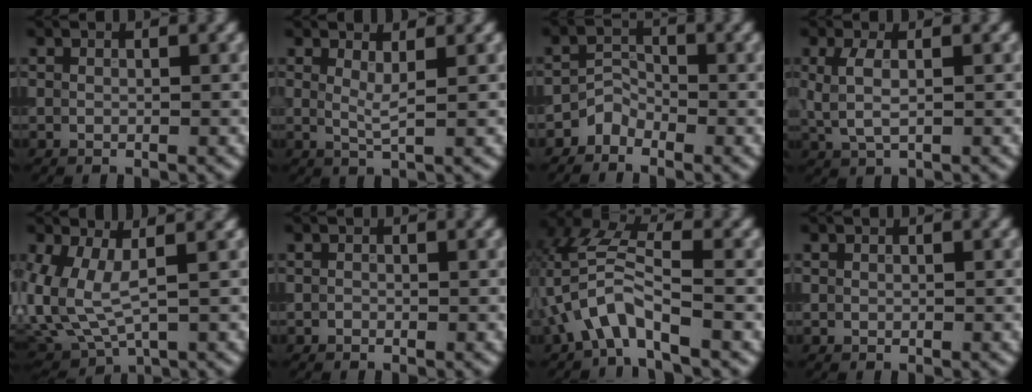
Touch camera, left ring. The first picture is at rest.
{"total": 1.7, "force": [0.7, 0.4, 1.5], "torque": [-0.028, -0.005, 0.012]}
{"total": 1.9, "force": [-1.4, 1.1, 0.4], "torque": [-0.002, 0.012, -0.030]}
{"total": 2.5, "force": [0.4, 1.0, 2.2], "torque": [-0.053, -0.003, 0.010]}
{"total": 6.2, "force": [0.8, 3.0, 5.4], "torque": [-0.140, -0.016, 0.025]}
{"total": 0.0}
{"total": 4.8, "force": [-2.1, 1.5, 4.1], "torque": [-0.086, 0.014, -0.044]}
{"total": 0.0}